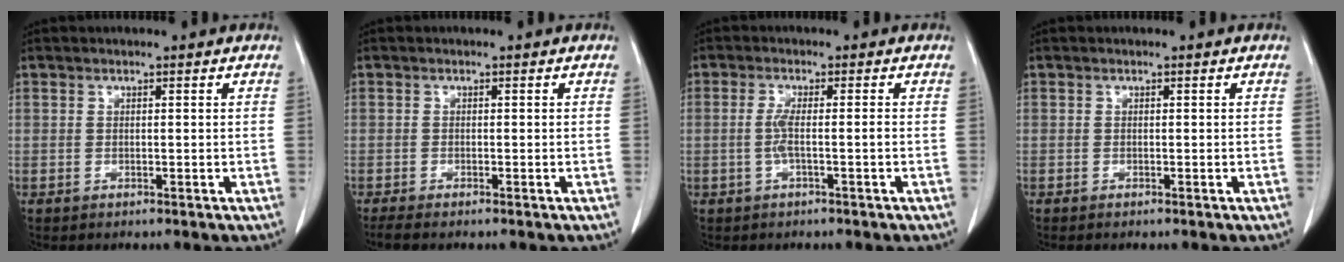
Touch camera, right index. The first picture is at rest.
{"total": 2.4, "force": [-2.0, 0.0, 1.3], "torque": [-0.021, -0.005, -0.030]}
{"total": 2.8, "force": [-0.7, -0.1, 2.7], "torque": [-0.055, 0.001, -0.012]}
{"total": 0.6, "force": [-0.5, 0.0, 0.3], "torque": [-0.007, -0.001, -0.007]}